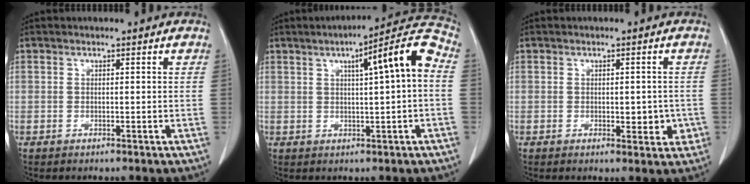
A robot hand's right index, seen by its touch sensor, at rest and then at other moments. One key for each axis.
{"total": 11.1, "fx": 2.0, "fy": 1.2, "fz": 10.8, "tx": -0.153, "ty": 0.030, "tz": 0.027}
{"total": 4.5, "fx": -0.9, "fy": 2.3, "fz": 3.8, "tx": -0.042, "ty": 0.004, "tz": -0.006}